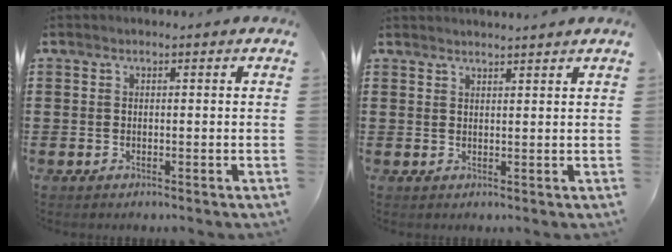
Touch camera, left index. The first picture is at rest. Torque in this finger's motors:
{"motor_torque": [0.03, -0.02, 0.19, 0.10]}